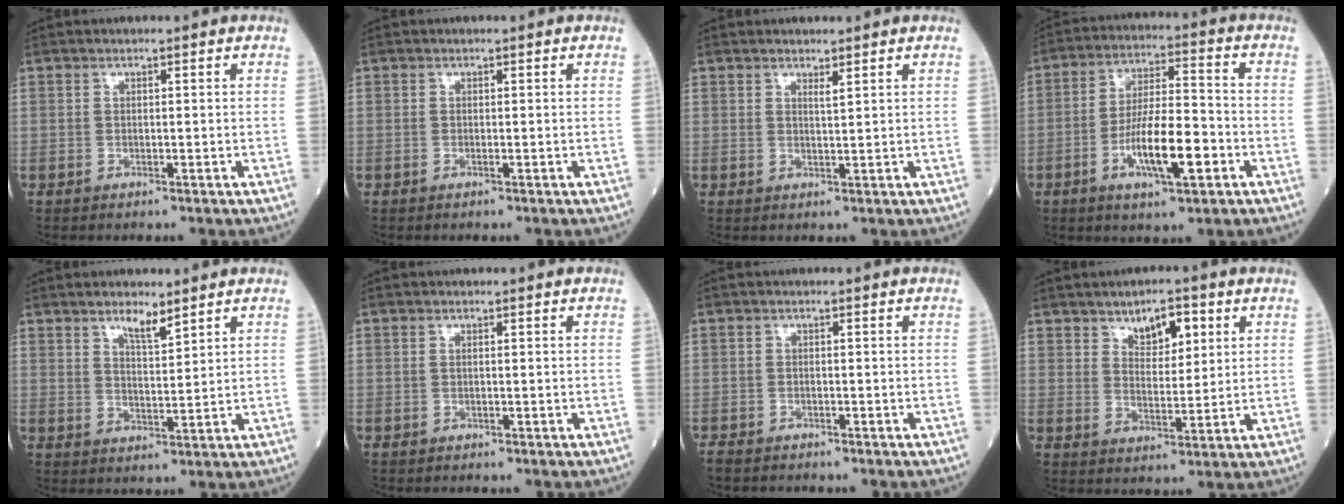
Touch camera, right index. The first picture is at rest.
{"total": 0.0}
{"total": 1.1, "force": [0.9, -0.1, 0.6], "torque": [-0.012, -0.008, 0.016]}
{"total": 11.3, "force": [-4.0, 2.4, 10.3], "torque": [-0.189, 0.001, -0.068]}
{"total": 3.8, "force": [3.0, 0.6, 2.3], "torque": [-0.043, -0.006, 0.055]}
{"total": 0.0}
{"total": 2.6, "force": [-2.4, 0.7, 0.8], "torque": [-0.015, -0.005, -0.038]}
{"total": 6.1, "force": [3.3, 2.9, 4.3], "torque": [-0.064, 0.003, 0.055]}